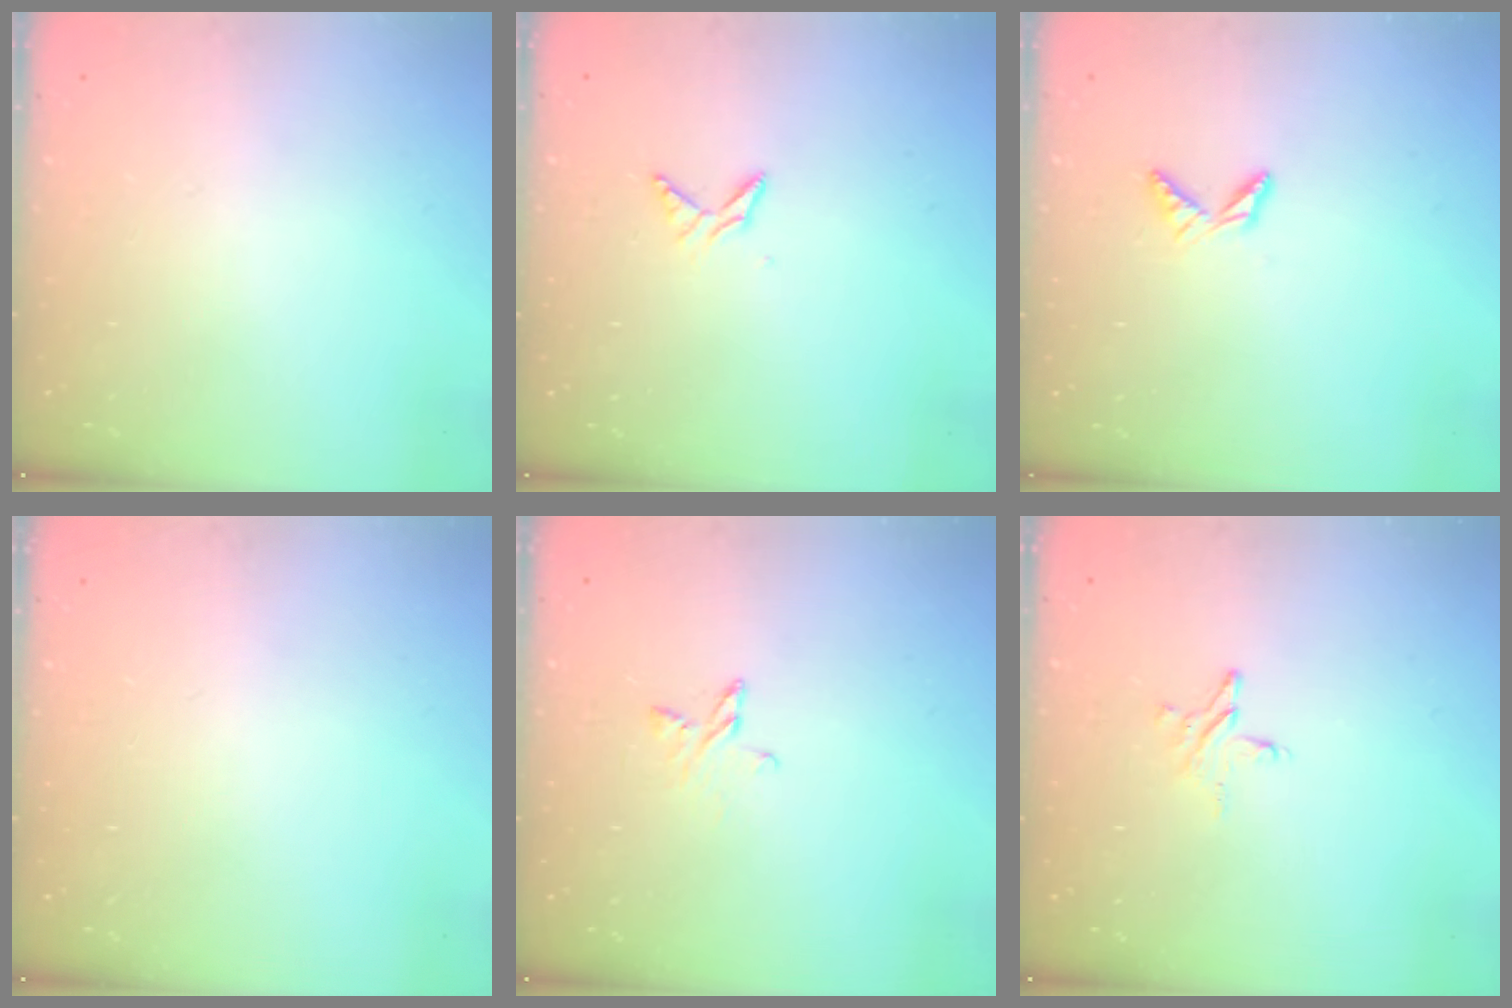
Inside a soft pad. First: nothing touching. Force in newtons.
{"total": 4.6, "press": 4.6, "slide": 0.6}
{"total": 4.7, "press": 4.7, "slide": 0.4}
{"total": 0.0}
{"total": 3.2, "press": 3.2, "slide": 0.3}
{"total": 3.8, "press": 3.8, "slide": 0.3}